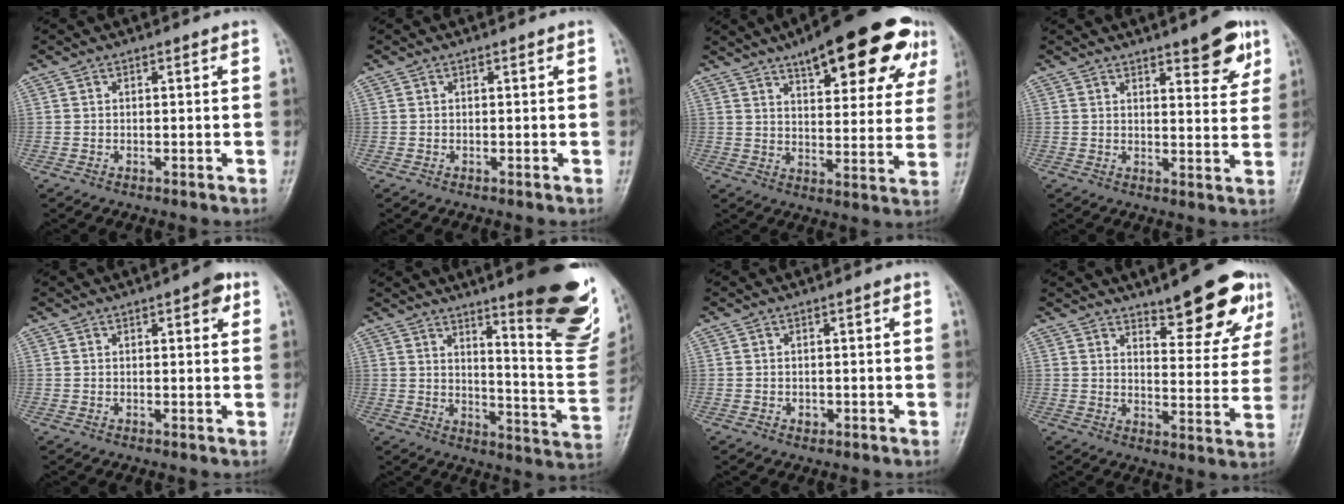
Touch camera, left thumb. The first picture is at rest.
{"total": 0.0}
{"total": 22.1, "force": [13.0, 7.6, 16.1], "torque": [-0.185, -0.023, 0.174]}
{"total": 8.1, "force": [4.9, 2.6, 5.9], "torque": [-0.054, -0.026, 0.062]}
{"total": 3.3, "force": [1.6, 1.3, 2.6], "torque": [-0.024, -0.001, 0.013]}
{"total": 23.1, "force": [13.3, 4.6, 18.3], "torque": [-0.200, -0.083, 0.182]}
{"total": 0.9, "force": [-0.2, 0.7, 0.5], "torque": [-0.001, 0.001, -0.002]}
{"total": 13.4, "force": [9.0, 4.1, 9.0], "torque": [-0.078, -0.051, 0.126]}